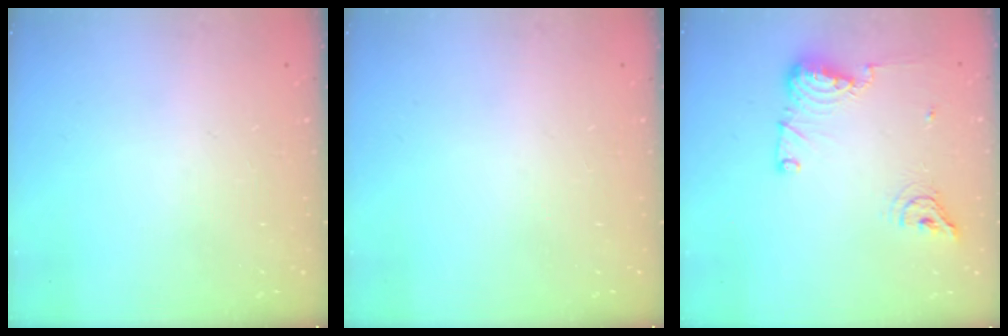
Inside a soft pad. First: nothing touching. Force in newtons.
{"total": 0.0}
{"total": 11.6, "press": 11.5, "slide": 1.6}